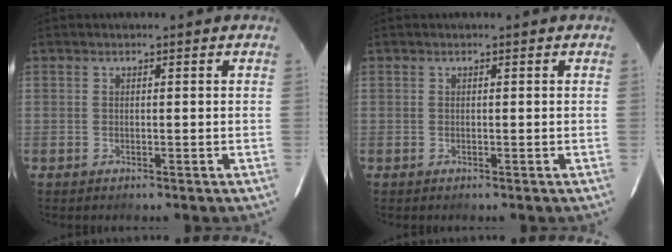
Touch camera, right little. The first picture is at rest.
{"total": 0.0}